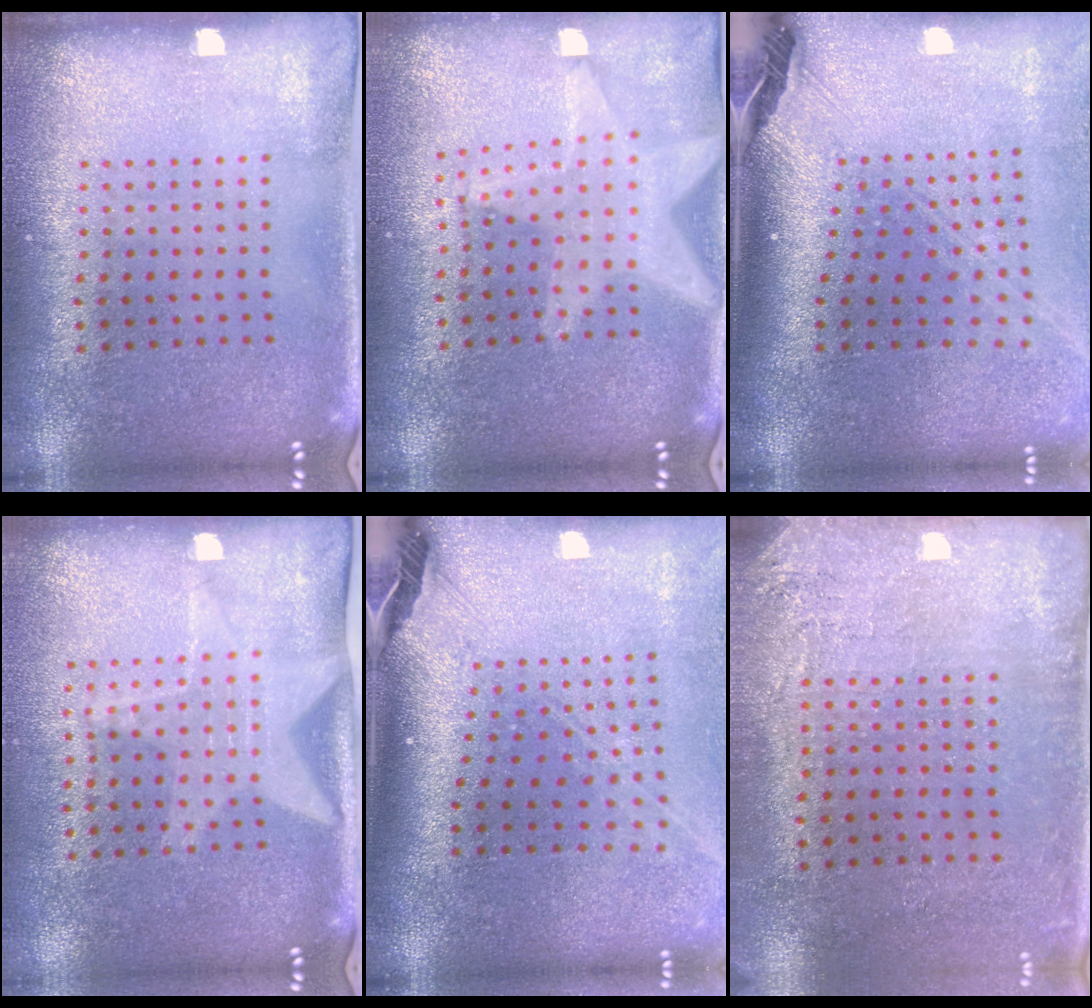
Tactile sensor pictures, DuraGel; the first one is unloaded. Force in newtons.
{"total": 2.3, "press": 1.9, "slide": 1.3}
{"total": 2.9, "press": 2.0, "slide": 2.0}
{"total": 1.9, "press": 1.5, "slide": 1.1}
{"total": 2.8, "press": 2.0, "slide": 1.9}
{"total": 2.7, "press": 2.2, "slide": 1.5}